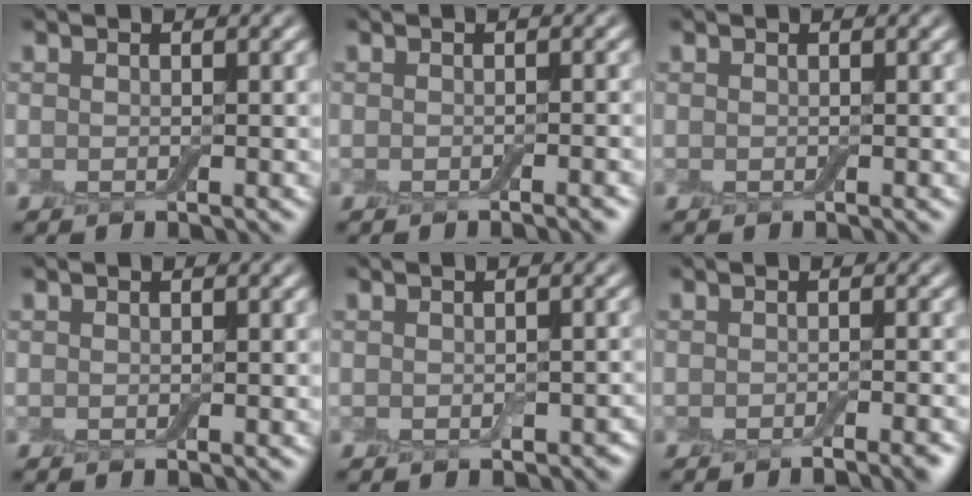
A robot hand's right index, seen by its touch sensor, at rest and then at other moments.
{"total": 1.4, "force": [-0.8, 0.2, 1.1], "torque": [-0.007, 0.002, -0.012]}
{"total": 0.0}
{"total": 0.0}
{"total": 1.3, "force": [-0.5, 0.8, 0.9], "torque": [-0.015, -0.006, -0.006]}
{"total": 2.6, "force": [-1.7, 0.5, 1.9], "torque": [-0.017, 0.001, -0.026]}